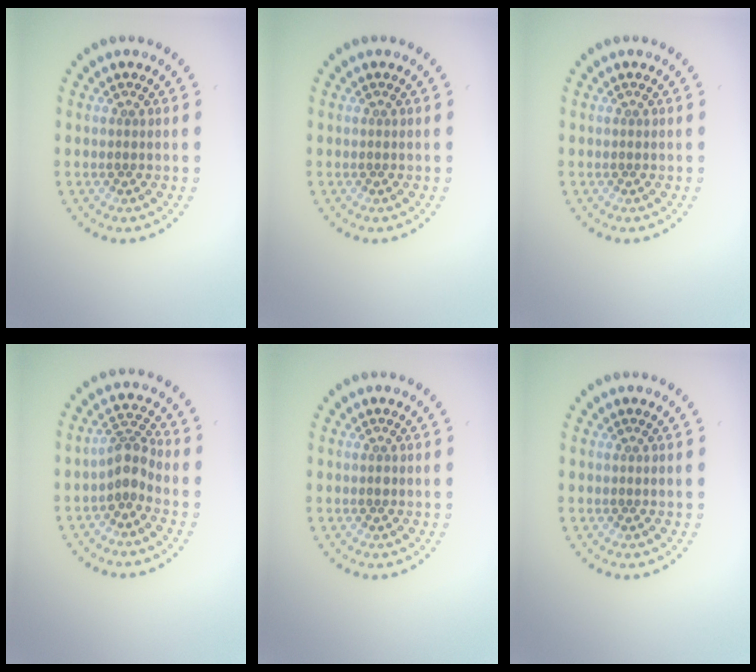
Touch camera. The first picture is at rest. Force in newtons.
{"total": 0.0}
{"total": 0.0}
{"total": 2.5, "press": 1.9, "slide": 1.7}
{"total": 0.5, "press": 0.5, "slide": 0.0}
{"total": 0.0}